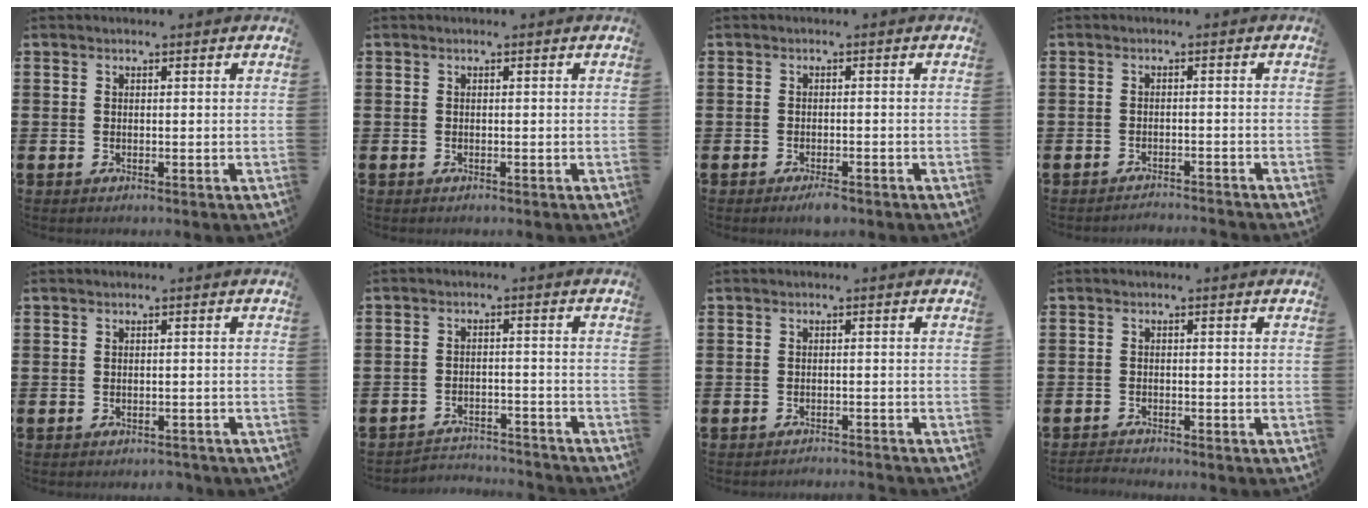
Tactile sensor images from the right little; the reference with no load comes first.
{"total": 0.0}
{"total": 1.4, "force": [-1.2, 0.4, 0.7], "torque": [-0.014, 0.001, -0.024]}
{"total": 1.5, "force": [-1.5, -0.2, -0.2], "torque": [0.000, 0.005, -0.032]}
{"total": 0.8, "force": [-0.8, 0.1, 0.1], "torque": [-0.004, -0.001, -0.015]}
{"total": 3.0, "force": [-3.0, 0.2, -0.2], "torque": [-0.004, 0.002, -0.065]}
{"total": 1.2, "force": [-1.2, -0.2, -0.1], "torque": [0.000, 0.003, -0.025]}
{"total": 1.2, "force": [-1.2, 0.0, 0.0], "torque": [-0.003, 0.001, -0.025]}